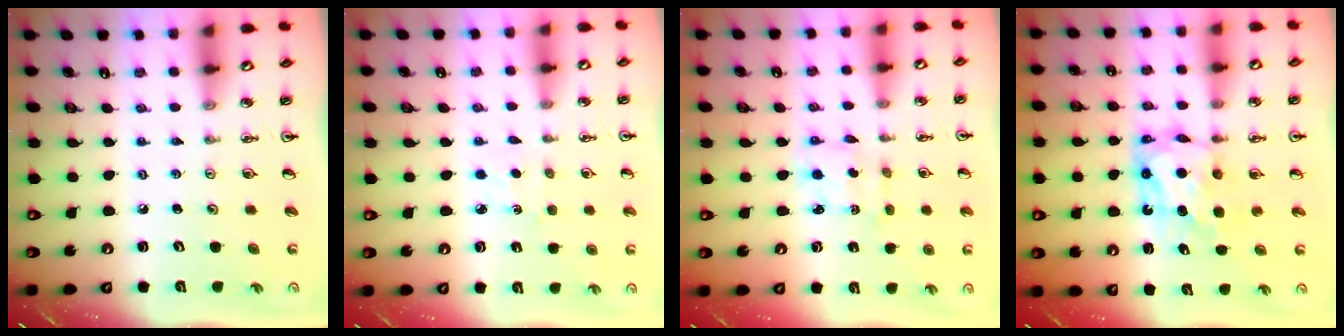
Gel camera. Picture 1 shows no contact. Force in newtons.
{"total": 2.6, "press": 2.6, "slide": 0.4}
{"total": 2.3, "press": 2.2, "slide": 0.7}
{"total": 7.2, "press": 7.2, "slide": 0.6}